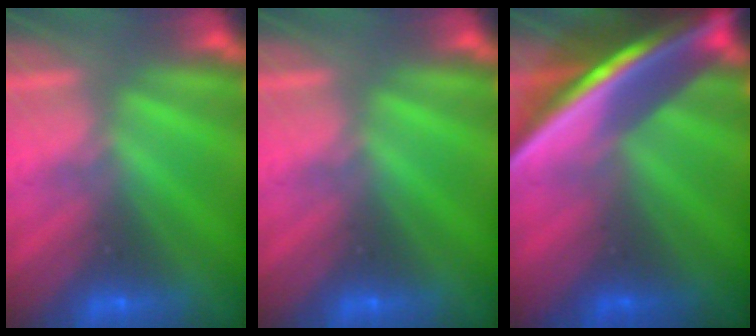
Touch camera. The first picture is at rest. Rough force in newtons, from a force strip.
{"total": 0.0}
{"total": 7.6}